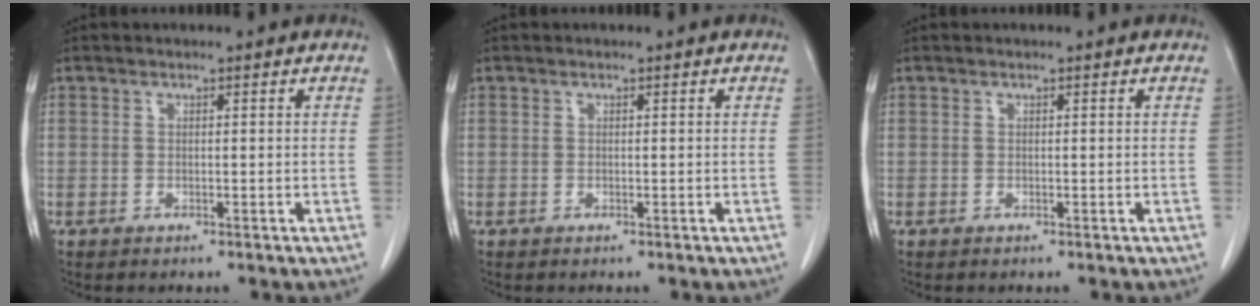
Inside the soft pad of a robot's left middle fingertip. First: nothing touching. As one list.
[{"total": 0.0}, {"total": 0.0}]